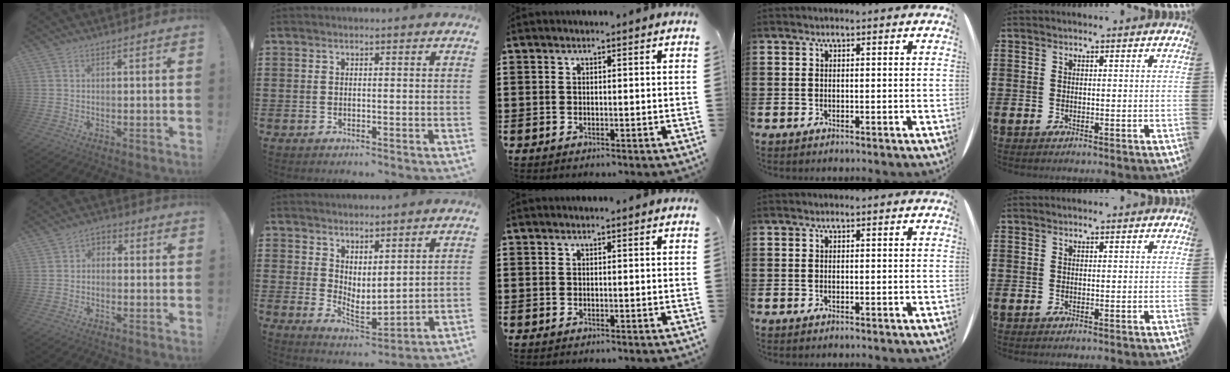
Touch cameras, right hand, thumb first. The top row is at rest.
{"thumb": {"total": 2.9, "force": [-1.8, 1.9, 1.3], "torque": [-0.018, 0.011, -0.034]}, "index": {"total": 3.0, "force": [2.6, 1.0, 1.0], "torque": [-0.033, -0.016, 0.049]}}